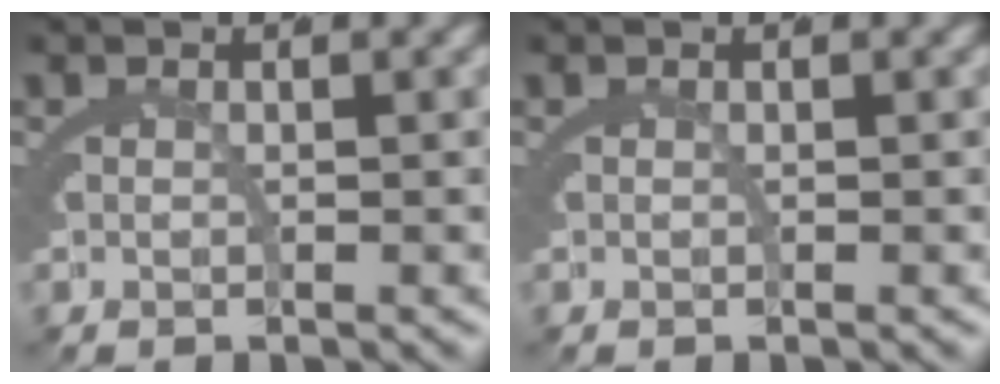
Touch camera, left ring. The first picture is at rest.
{"total": 0.0}